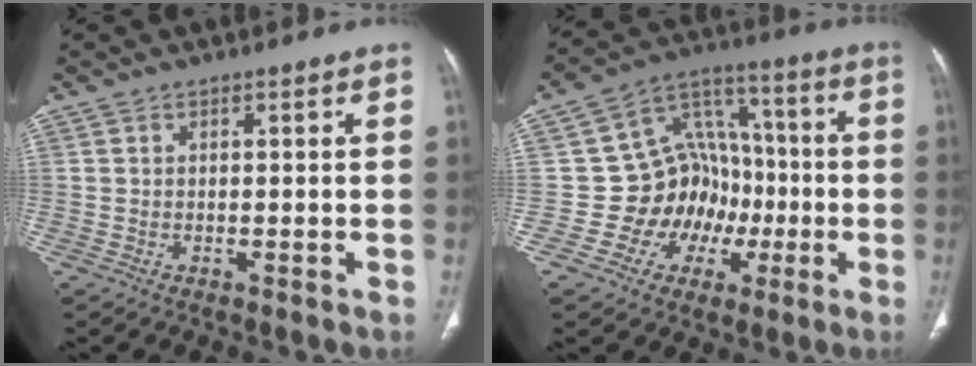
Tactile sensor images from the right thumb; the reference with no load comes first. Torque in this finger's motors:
{"motor_torque": [-0.25, 0.57, 0.23, 0.33, -0.02]}